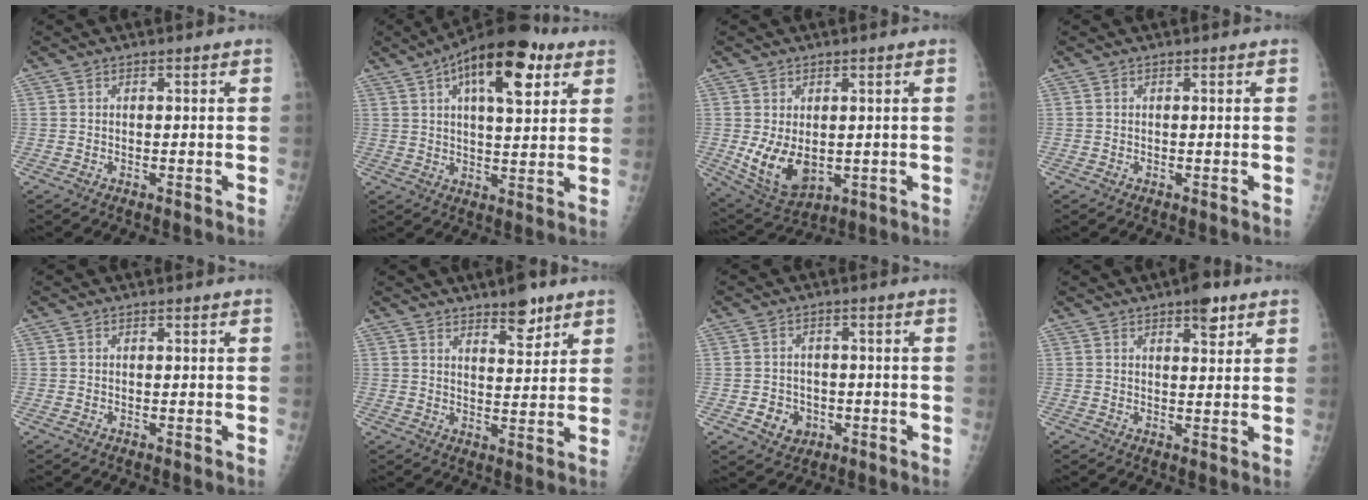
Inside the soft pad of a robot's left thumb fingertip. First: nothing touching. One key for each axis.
{"total": 16.8, "fx": 7.8, "fy": 6.9, "fz": 13.2, "tx": -0.178, "ty": -0.010, "tz": 0.115}
{"total": 9.4, "fx": -0.7, "fy": 6.1, "fz": 7.1, "tx": -0.114, "ty": -0.013, "tz": 0.009}
{"total": 0.0}
{"total": 0.0}
{"total": 6.5, "fx": 4.6, "fy": 2.3, "fz": 4.0, "tx": -0.038, "ty": -0.031, "tz": 0.066}
{"total": 5.0, "fx": -1.7, "fy": 4.3, "fz": 2.0, "tx": -0.012, "ty": 0.009, "tz": -0.020}
{"total": 4.7, "fx": 2.9, "fy": 1.8, "fz": 3.2, "tx": -0.031, "ty": -0.013, "tz": 0.037}